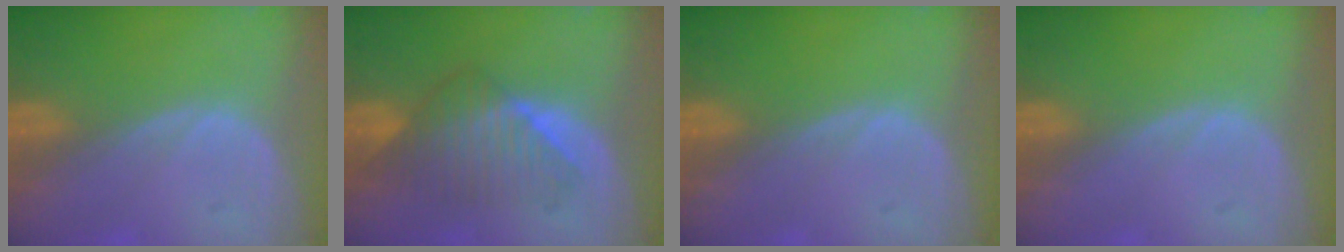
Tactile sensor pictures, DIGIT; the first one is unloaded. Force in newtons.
{"total": 6.7, "press": 6.6, "slide": 1.0}
{"total": 0.0}
{"total": 0.0}